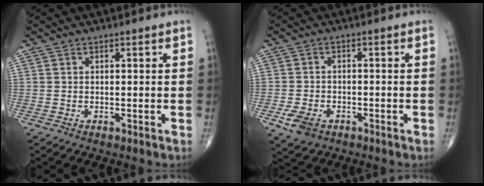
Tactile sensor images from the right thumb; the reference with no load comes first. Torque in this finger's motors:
{"motor_torque": [0.75, 0.45, -0.06, -0.21, 0.06]}